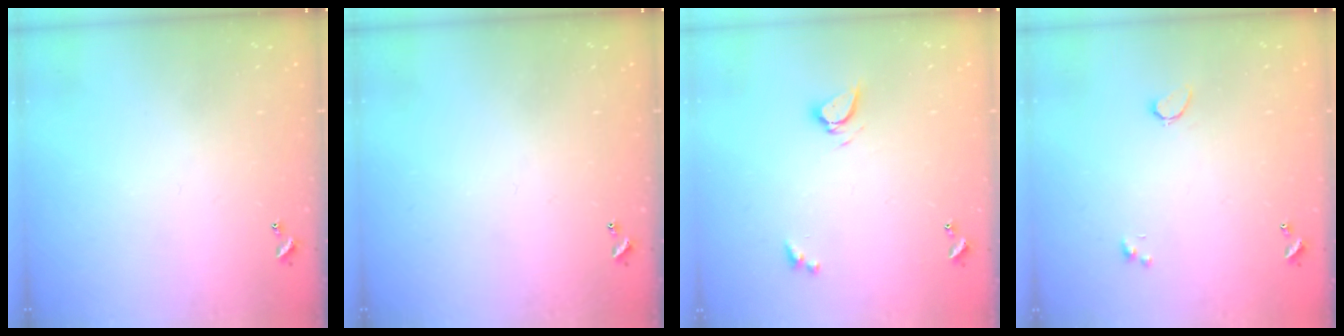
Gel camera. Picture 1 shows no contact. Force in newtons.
{"total": 0.0}
{"total": 3.3, "press": 3.3, "slide": 0.5}
{"total": 0.6, "press": 0.4, "slide": 0.5}